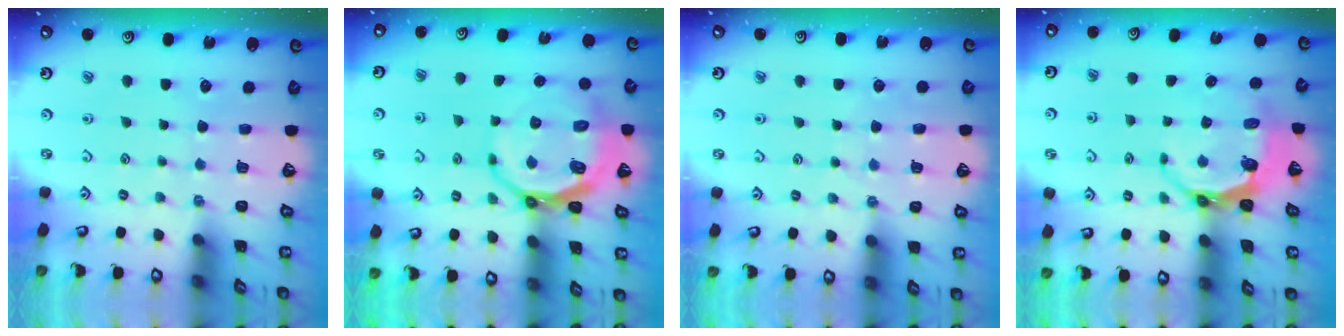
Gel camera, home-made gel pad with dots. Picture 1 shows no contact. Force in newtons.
{"total": 10.7, "press": 10.0, "slide": 3.8}
{"total": 3.7, "press": 3.7, "slide": 0.4}
{"total": 7.1, "press": 6.1, "slide": 3.6}